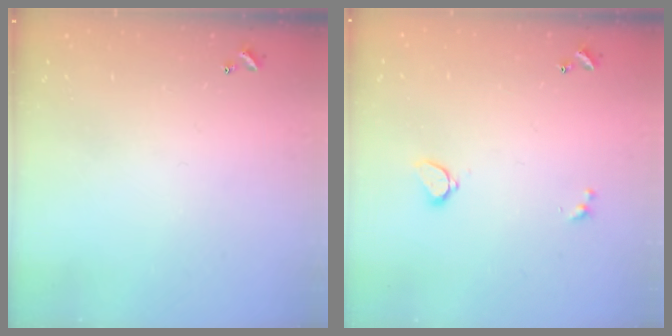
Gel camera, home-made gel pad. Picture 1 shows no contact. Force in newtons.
{"total": 1.7, "press": 1.7, "slide": 0.5}